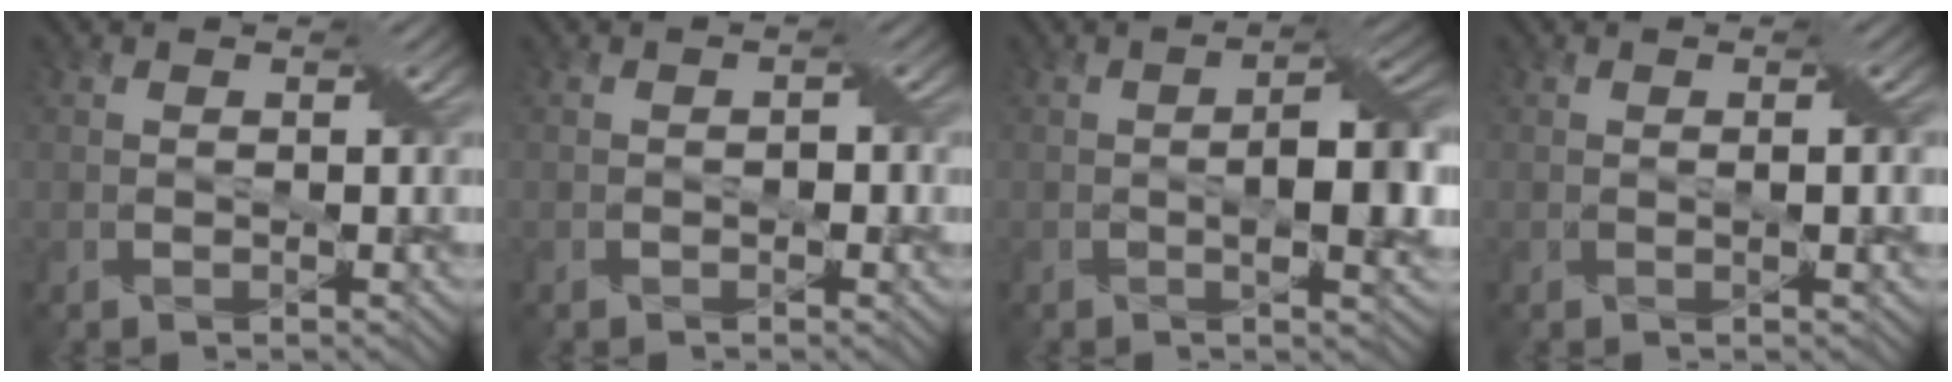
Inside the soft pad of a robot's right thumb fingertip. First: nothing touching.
{"total": 1.2, "force": [-0.4, 0.8, 0.8], "torque": [-0.013, 0.000, -0.007]}
{"total": 6.5, "force": [-0.6, 2.0, 6.2], "torque": [-0.097, 0.002, -0.010]}
{"total": 1.5, "force": [0.0, 0.1, 1.5], "torque": [-0.025, 0.003, 0.001]}